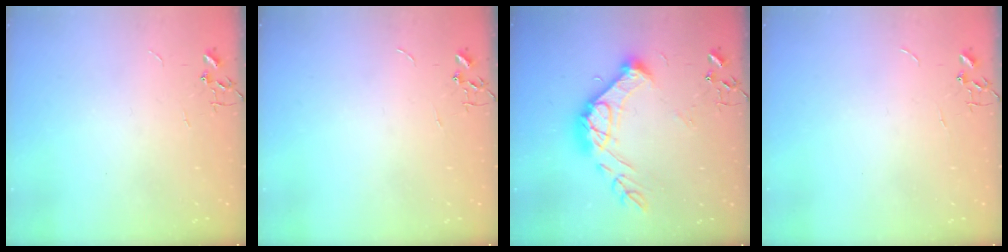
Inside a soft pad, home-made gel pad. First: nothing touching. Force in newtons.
{"total": 0.0}
{"total": 18.1, "press": 18.0, "slide": 1.4}
{"total": 0.0}